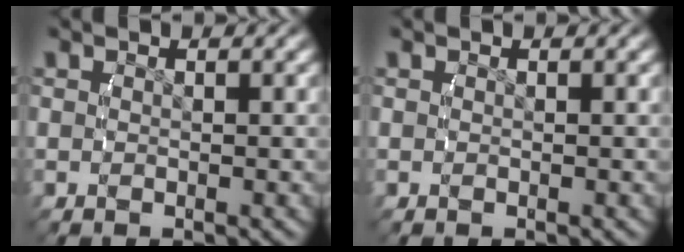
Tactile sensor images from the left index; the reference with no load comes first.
{"total": 0.0}